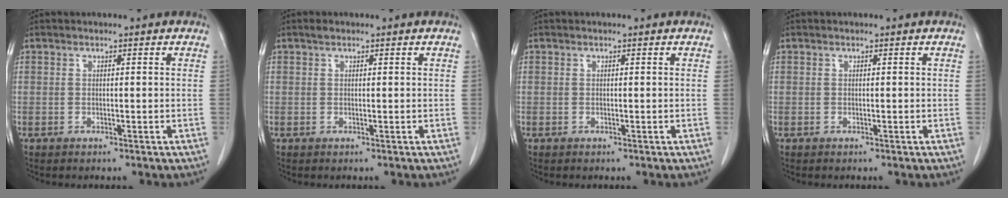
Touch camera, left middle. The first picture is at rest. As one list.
[{"total": 0.7, "force": [0.5, 0.3, 0.3], "torque": [-0.008, 0.005, 0.010]}, {"total": 0.0}, {"total": 0.0}]